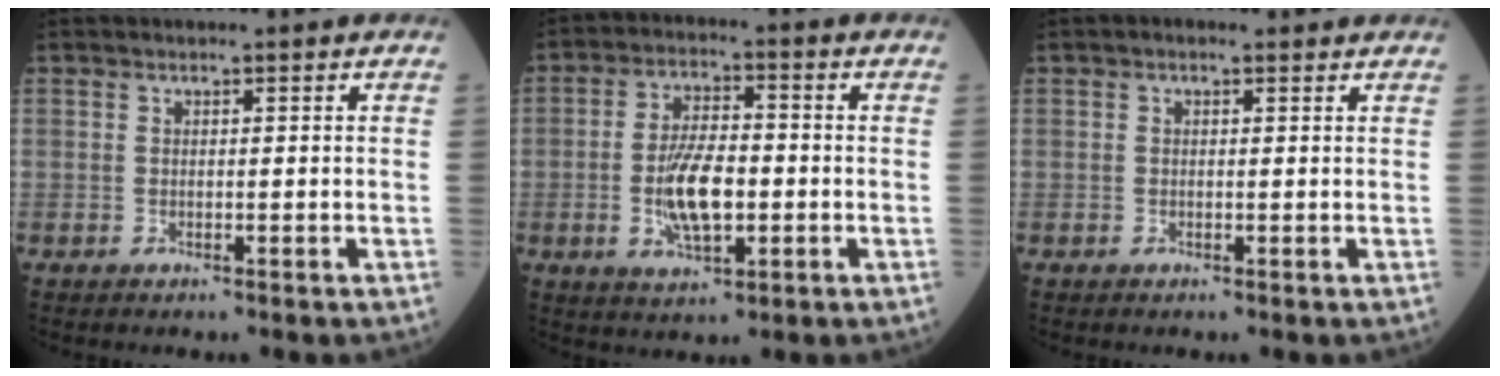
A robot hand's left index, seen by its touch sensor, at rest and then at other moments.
{"total": 8.7, "force": [-1.5, 3.2, 7.9], "torque": [-0.162, 0.002, -0.027]}
{"total": 1.1, "force": [0.8, 0.5, 0.7], "torque": [-0.016, 0.010, 0.008]}